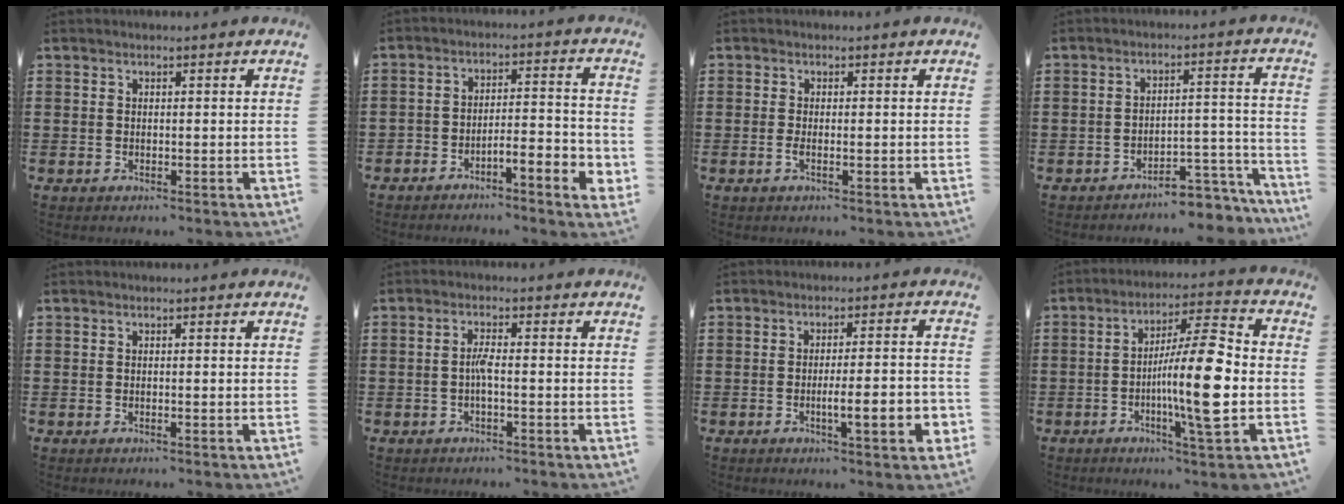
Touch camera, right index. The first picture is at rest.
{"total": 4.7, "force": [-3.9, 0.7, 2.5], "torque": [-0.042, 0.000, -0.077]}
{"total": 1.2, "force": [-0.3, 0.2, 1.1], "torque": [-0.028, -0.005, -0.008]}
{"total": 5.0, "force": [-4.8, 1.0, 1.3], "torque": [-0.021, 0.008, -0.095]}
{"total": 0.0}
{"total": 2.5, "force": [-0.6, 0.3, 2.4], "torque": [-0.053, -0.001, -0.015]}
{"total": 7.2, "force": [-2.3, 1.3, 6.7], "torque": [-0.099, -0.007, -0.038]}
{"total": 13.1, "force": [-2.3, 1.3, 12.8], "torque": [-0.214, -0.007, -0.049]}